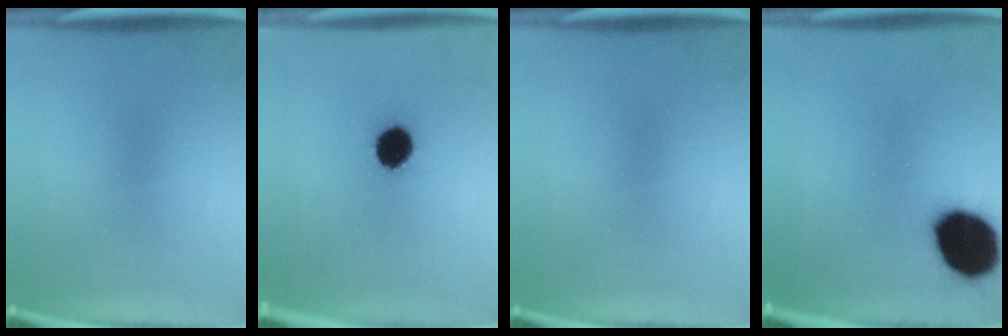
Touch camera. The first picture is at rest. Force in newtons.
{"total": 6.7}
{"total": 0.0}
{"total": 18.5}